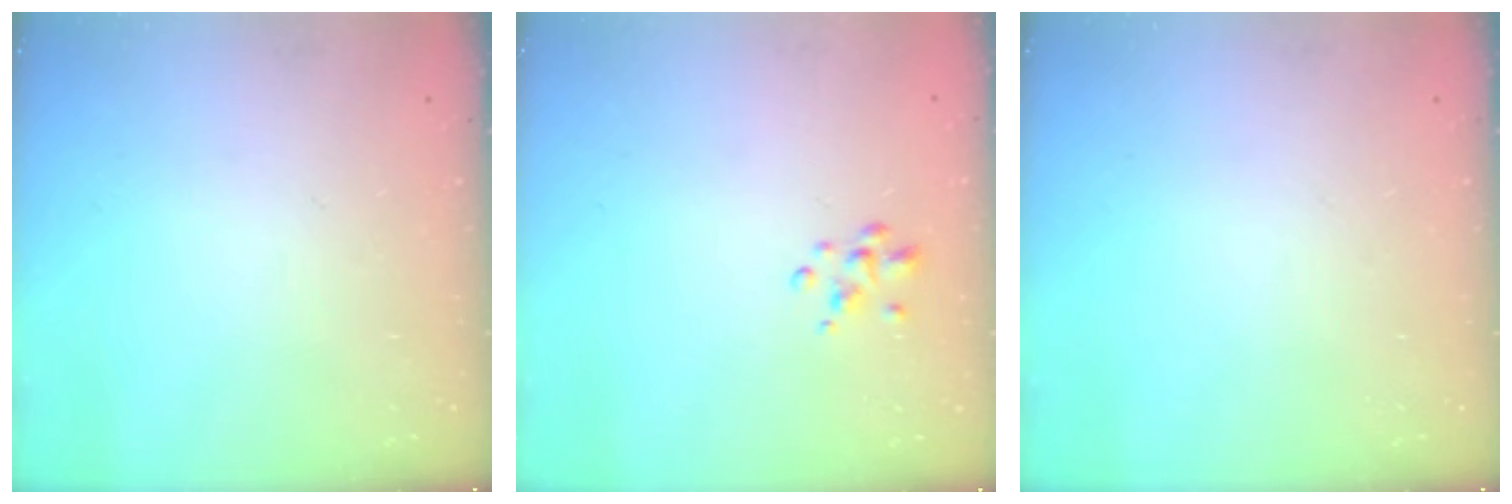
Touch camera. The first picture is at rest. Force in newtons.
{"total": 2.5, "press": 2.5, "slide": 0.4}
{"total": 0.0}